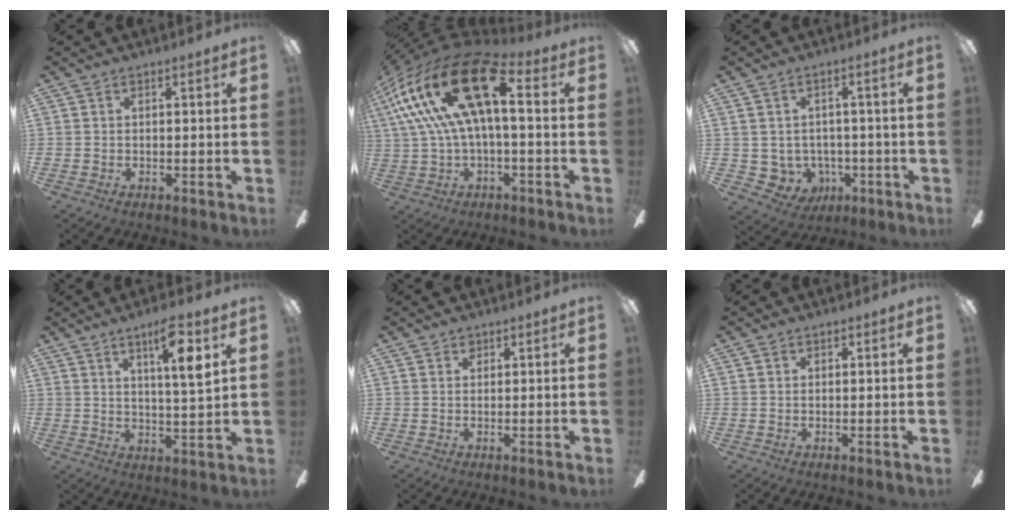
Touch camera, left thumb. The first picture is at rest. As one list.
[{"total": 25.3, "force": [6.1, 11.5, 21.7], "torque": [-0.411, -0.004, 0.105]}, {"total": 5.8, "force": [-0.8, 5.5, 1.6], "torque": [-0.063, 0.001, -0.009]}, {"total": 9.0, "force": [5.0, 1.3, 7.4], "torque": [-0.114, -0.015, 0.073]}, {"total": 0.9, "force": [0.6, 0.7, 0.3], "torque": [0.002, -0.002, 0.009]}, {"total": 0.5, "force": [0.1, 0.5, 0.2], "torque": [-0.004, 0.003, 0.001]}]